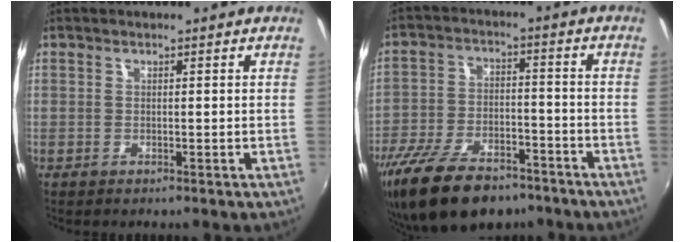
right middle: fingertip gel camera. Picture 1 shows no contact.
{"total": 18.2, "force": [-13.2, 8.0, 9.7], "torque": [-0.212, -0.027, -0.218]}